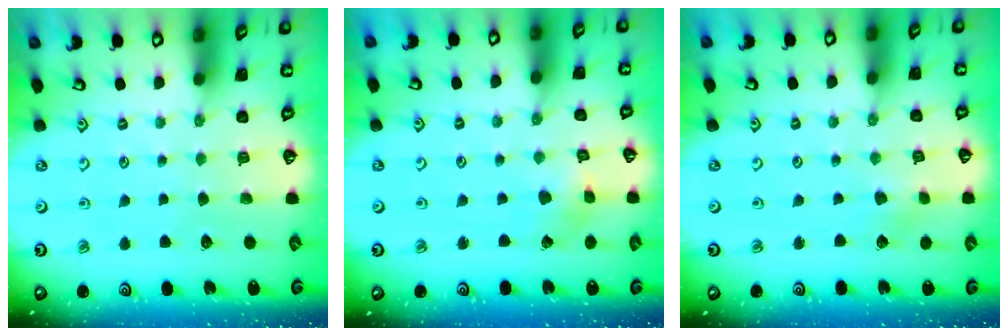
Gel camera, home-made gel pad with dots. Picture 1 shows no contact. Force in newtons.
{"total": 2.9, "press": 2.9, "slide": 0.2}
{"total": 1.8, "press": 1.8, "slide": 0.2}